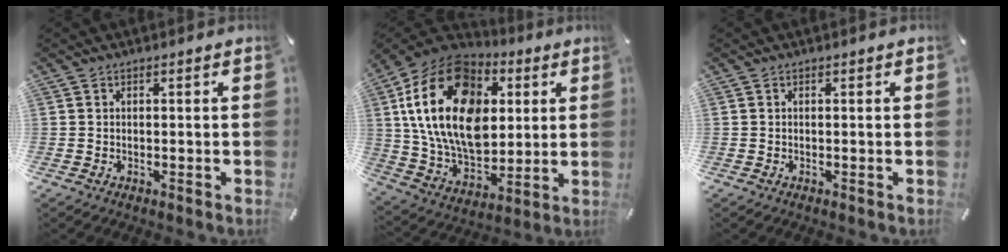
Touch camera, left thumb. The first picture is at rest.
{"total": 24.1, "force": [4.8, 17.2, 16.1], "torque": [-0.327, -0.010, 0.082]}
{"total": 0.0}